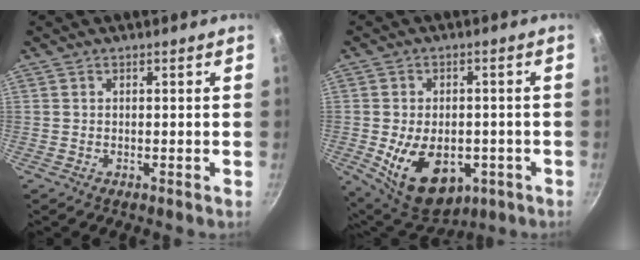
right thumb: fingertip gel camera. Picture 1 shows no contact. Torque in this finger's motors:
{"motor_torque": [-0.13, 0.96, 0.81, 0.33, 0.07]}